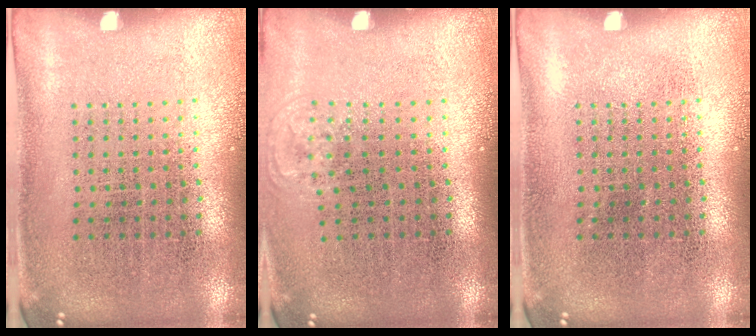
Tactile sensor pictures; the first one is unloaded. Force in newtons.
{"total": 0.6, "press": 0.5, "slide": 0.3}
{"total": 0.0}